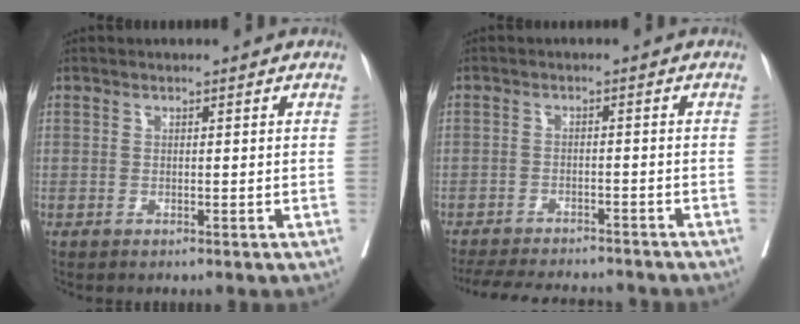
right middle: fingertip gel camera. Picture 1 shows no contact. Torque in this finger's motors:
{"motor_torque": [0.51, -0.77, 0.04, 0.00]}